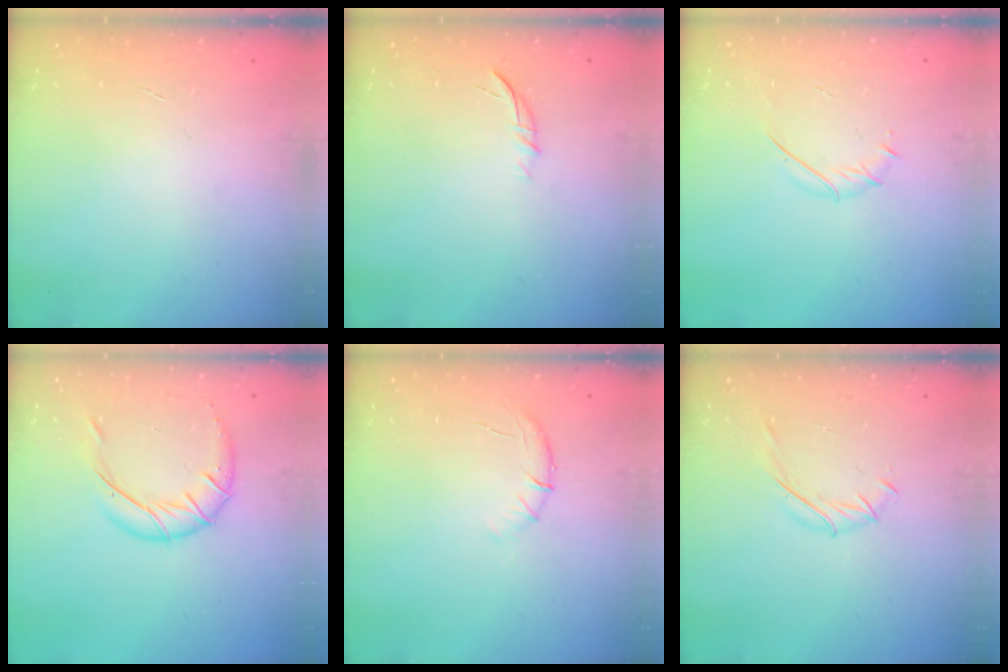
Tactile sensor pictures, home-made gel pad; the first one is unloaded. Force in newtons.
{"total": 5.3, "press": 5.1, "slide": 1.1}
{"total": 2.7, "press": 2.6, "slide": 0.8}
{"total": 12.0, "press": 12.0, "slide": 0.7}
{"total": 7.1, "press": 6.8, "slide": 2.0}
{"total": 3.6, "press": 3.5, "slide": 0.9}